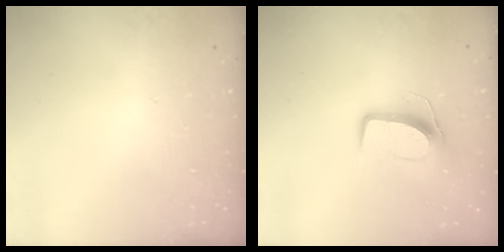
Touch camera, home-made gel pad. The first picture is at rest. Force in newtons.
{"total": 10.1, "press": 10.1, "slide": 0.1}